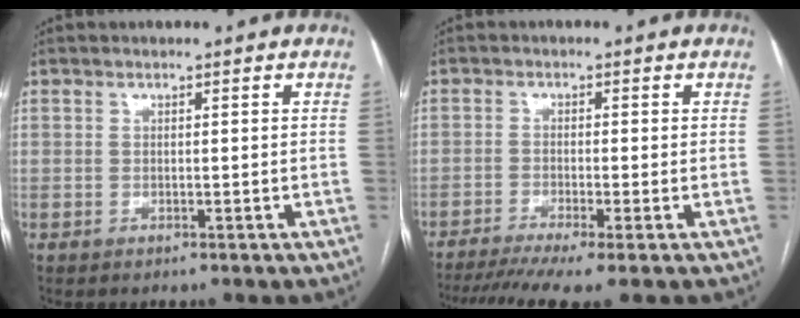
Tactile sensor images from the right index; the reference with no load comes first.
{"total": 8.2, "force": [-6.1, -0.3, 5.5], "torque": [-0.088, -0.012, -0.099]}